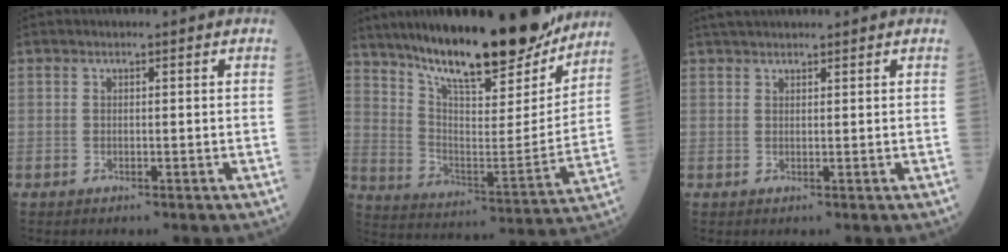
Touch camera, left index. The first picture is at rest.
{"total": 24.7, "force": [20.3, 4.7, 13.2], "torque": [-0.215, -0.020, 0.309]}
{"total": 4.4, "force": [4.0, 0.7, 1.8], "torque": [-0.024, 0.037, 0.067]}